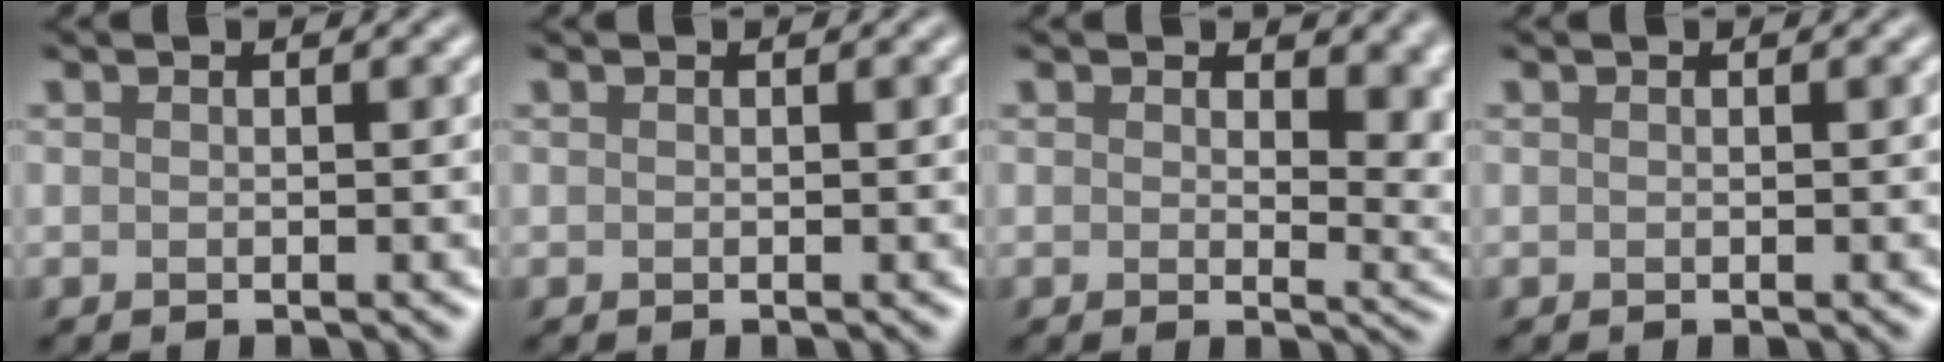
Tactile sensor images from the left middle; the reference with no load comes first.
{"total": 0.0}
{"total": 4.7, "force": [1.7, 2.7, 3.4], "torque": [-0.034, -0.012, 0.024]}
{"total": 0.0}